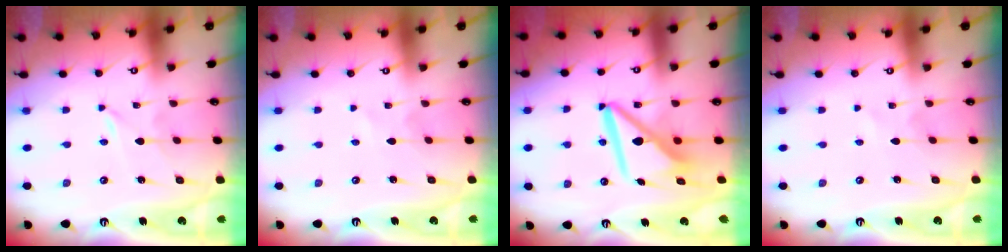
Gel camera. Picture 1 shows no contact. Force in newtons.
{"total": 1.2, "press": 1.2, "slide": 0.2}
{"total": 10.6, "press": 10.5, "slide": 1.5}
{"total": 1.2, "press": 1.2, "slide": 0.2}